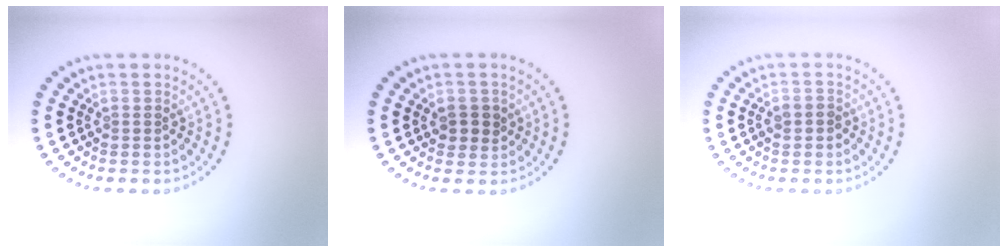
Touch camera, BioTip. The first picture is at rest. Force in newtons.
{"total": 2.0, "press": 2.0, "slide": 0.5}
{"total": 1.4, "press": 1.3, "slide": 0.5}